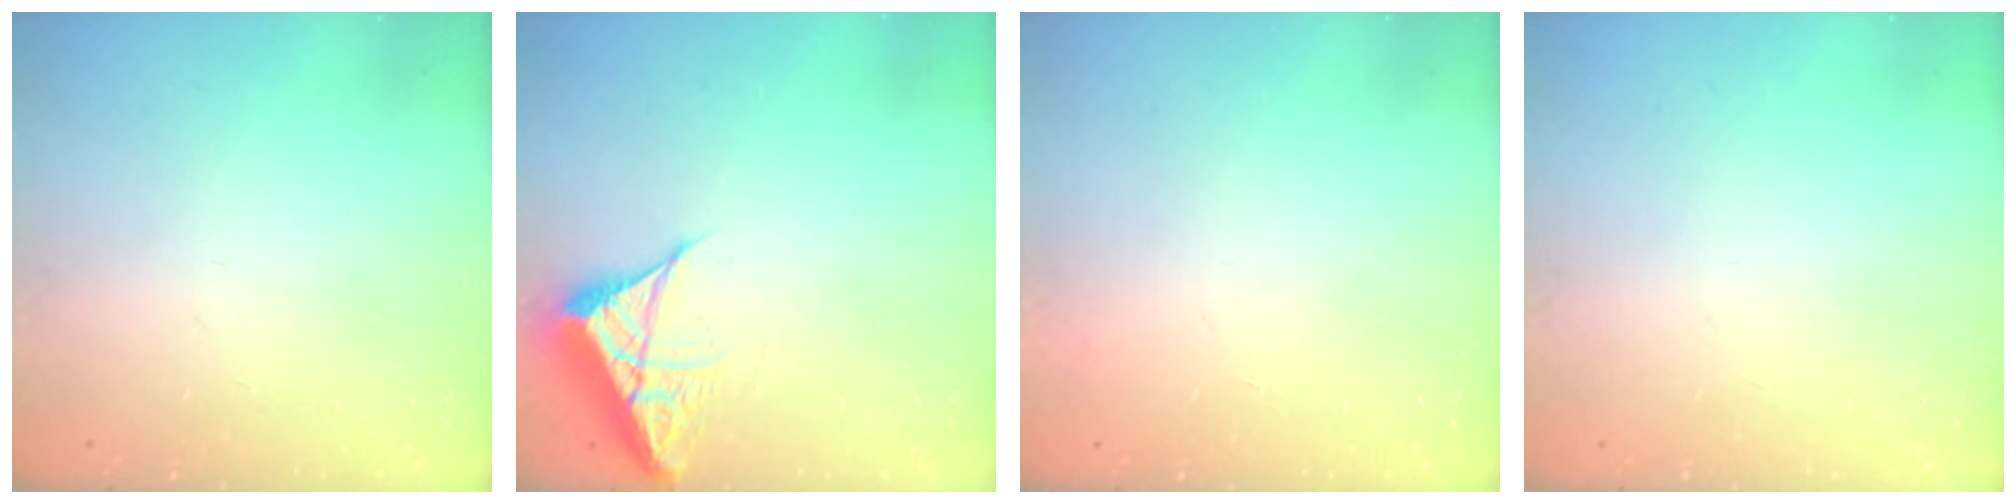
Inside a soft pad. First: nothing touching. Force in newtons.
{"total": 6.9, "press": 6.8, "slide": 0.6}
{"total": 3.4, "press": 3.4, "slide": 0.1}
{"total": 0.0}